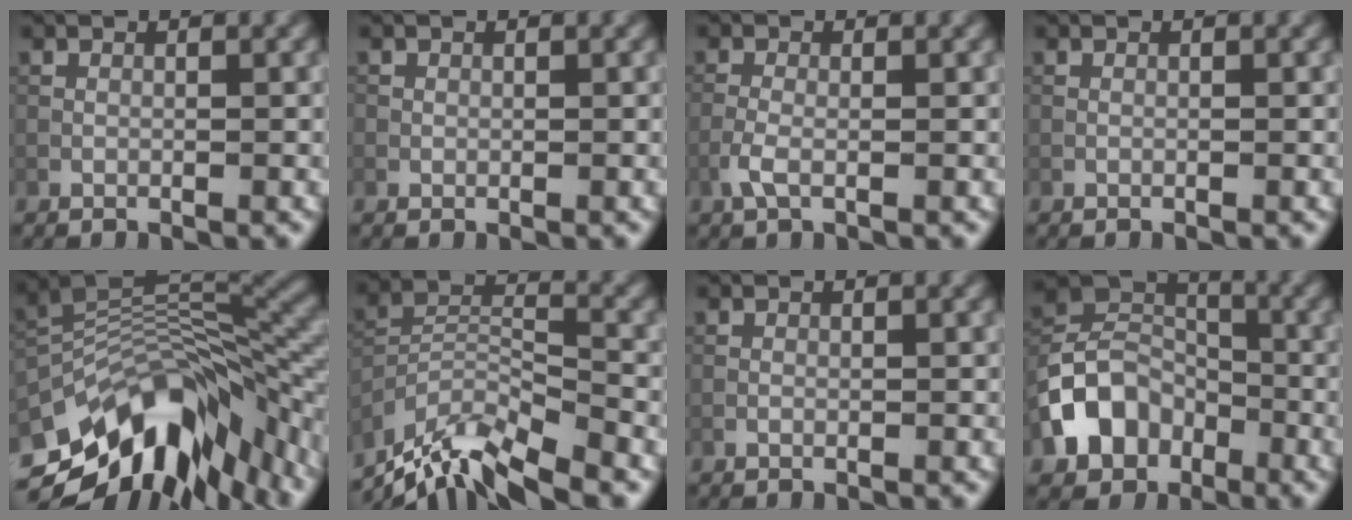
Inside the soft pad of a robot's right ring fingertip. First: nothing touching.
{"total": 0.6, "force": [0.2, 0.5, -0.2], "torque": [0.007, 0.001, 0.002]}
{"total": 1.6, "force": [-0.4, 0.5, 1.5], "torque": [-0.039, 0.005, -0.015]}
{"total": 0.0}
{"total": 13.6, "force": [-6.5, 6.0, 10.2], "torque": [-0.183, 0.026, -0.114]}
{"total": 8.3, "force": [-6.9, 1.9, 4.2], "torque": [-0.084, -0.002, -0.134]}
{"total": 0.0}
{"total": 7.1, "force": [-2.8, 5.6, 3.3], "torque": [-0.061, 0.007, -0.066]}